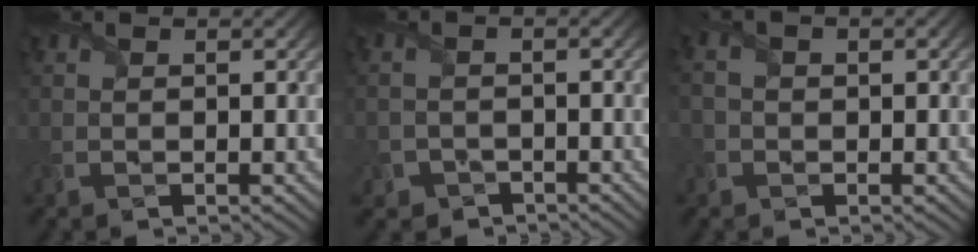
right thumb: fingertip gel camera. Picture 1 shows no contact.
{"total": 3.4, "force": [-2.5, 2.2, 0.4], "torque": [-0.011, -0.003, -0.049]}
{"total": 1.8, "force": [-0.5, 1.1, 1.3], "torque": [-0.030, 0.001, -0.011]}